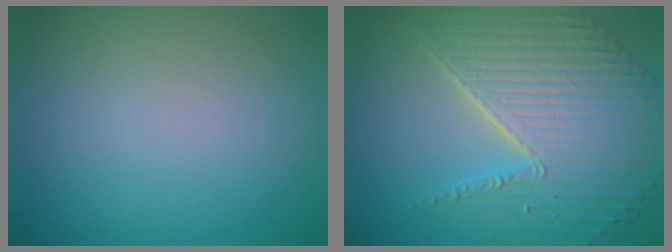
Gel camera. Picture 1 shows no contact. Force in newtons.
{"total": 7.1, "press": 5.6, "slide": 4.4}